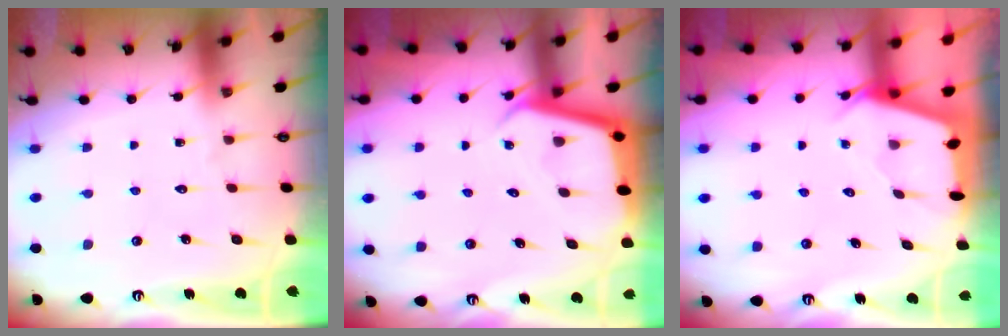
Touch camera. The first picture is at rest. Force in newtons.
{"total": 3.8, "press": 3.8, "slide": 0.2}
{"total": 2.5, "press": 2.5, "slide": 0.2}